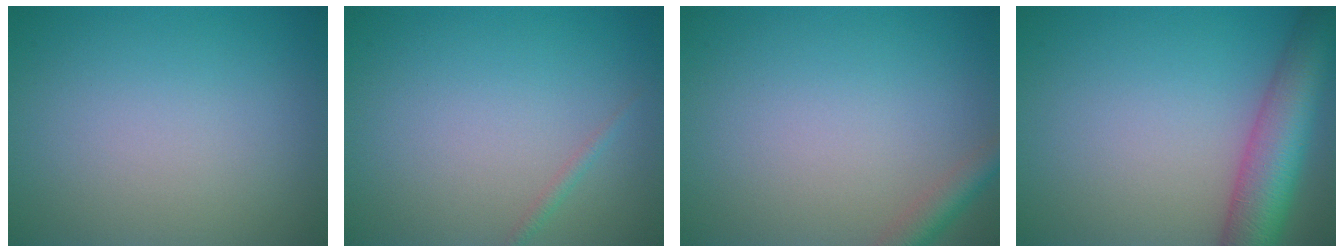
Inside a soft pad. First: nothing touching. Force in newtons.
{"total": 0.7, "press": 0.7, "slide": 0.0}
{"total": 2.2, "press": 2.2, "slide": 0.2}
{"total": 7.7, "press": 7.7, "slide": 0.4}